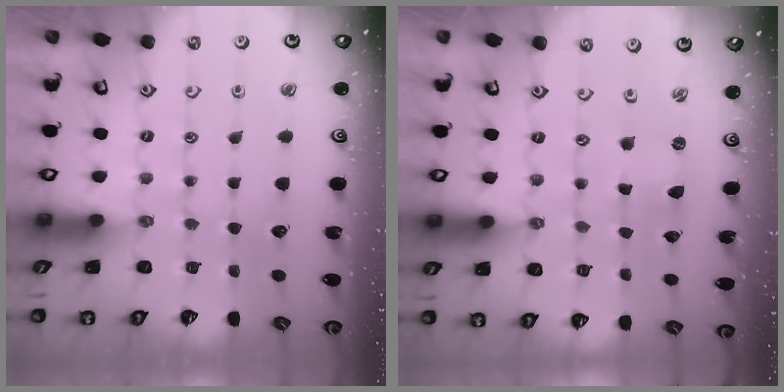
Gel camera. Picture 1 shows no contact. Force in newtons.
{"total": 0.0}